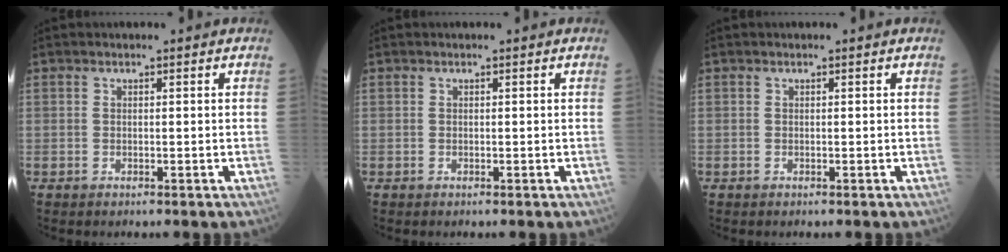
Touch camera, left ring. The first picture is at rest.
{"total": 0.0}
{"total": 0.0}